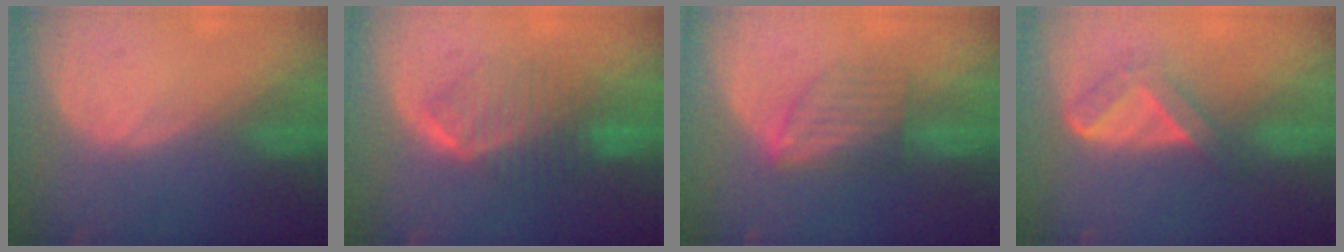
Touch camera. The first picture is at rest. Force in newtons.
{"total": 6.5, "press": 6.5, "slide": 0.9}
{"total": 6.0, "press": 5.6, "slide": 2.2}
{"total": 5.6, "press": 4.7, "slide": 3.0}